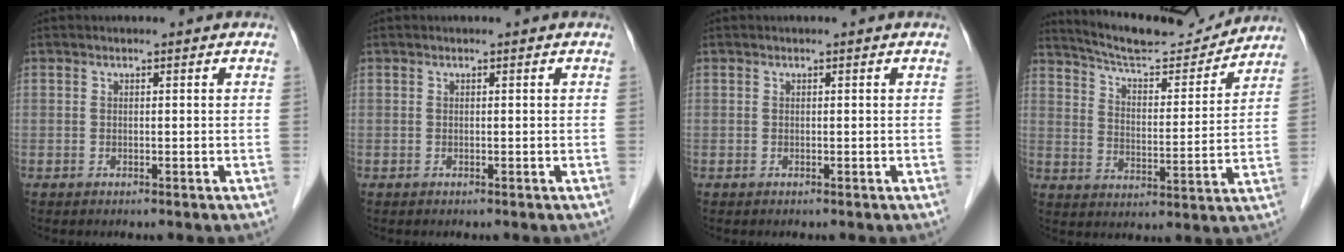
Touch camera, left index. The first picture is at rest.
{"total": 0.0}
{"total": 0.0}
{"total": 14.8, "force": [14.2, 1.6, 3.8], "torque": [-0.067, -0.003, 0.216]}